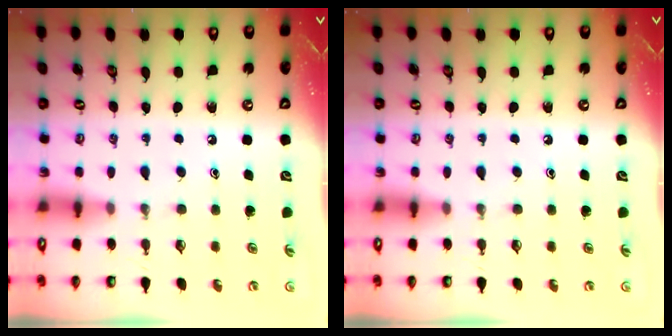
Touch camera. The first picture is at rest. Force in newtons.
{"total": 0.0}